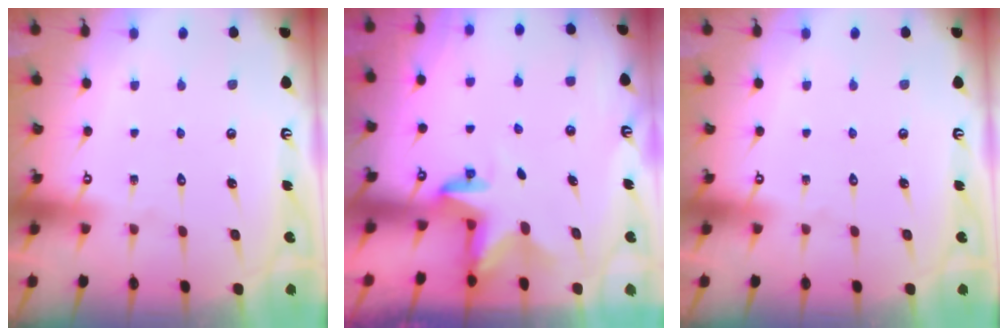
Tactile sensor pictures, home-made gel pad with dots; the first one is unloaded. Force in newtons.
{"total": 2.9, "press": 2.9, "slide": 0.2}
{"total": 0.0}